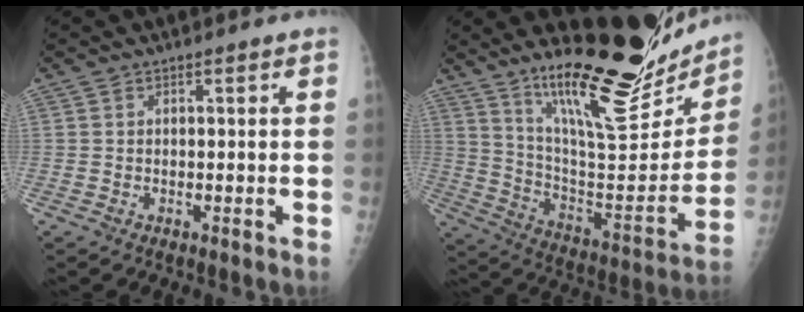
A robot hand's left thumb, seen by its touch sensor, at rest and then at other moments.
{"total": 26.7, "force": [19.6, 7.0, 16.8], "torque": [-0.218, -0.108, 0.311]}